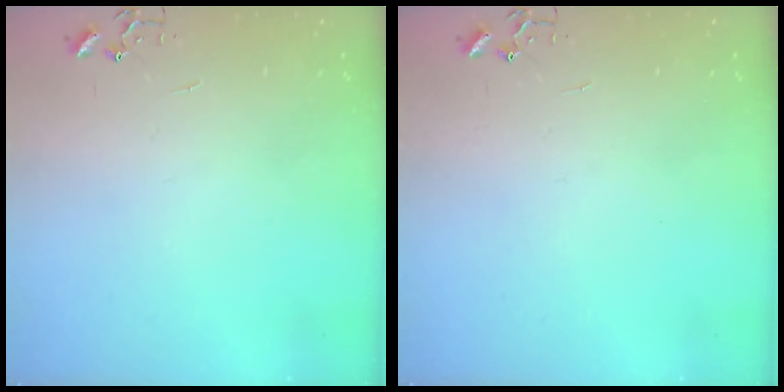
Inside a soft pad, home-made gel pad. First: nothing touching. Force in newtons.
{"total": 0.0}